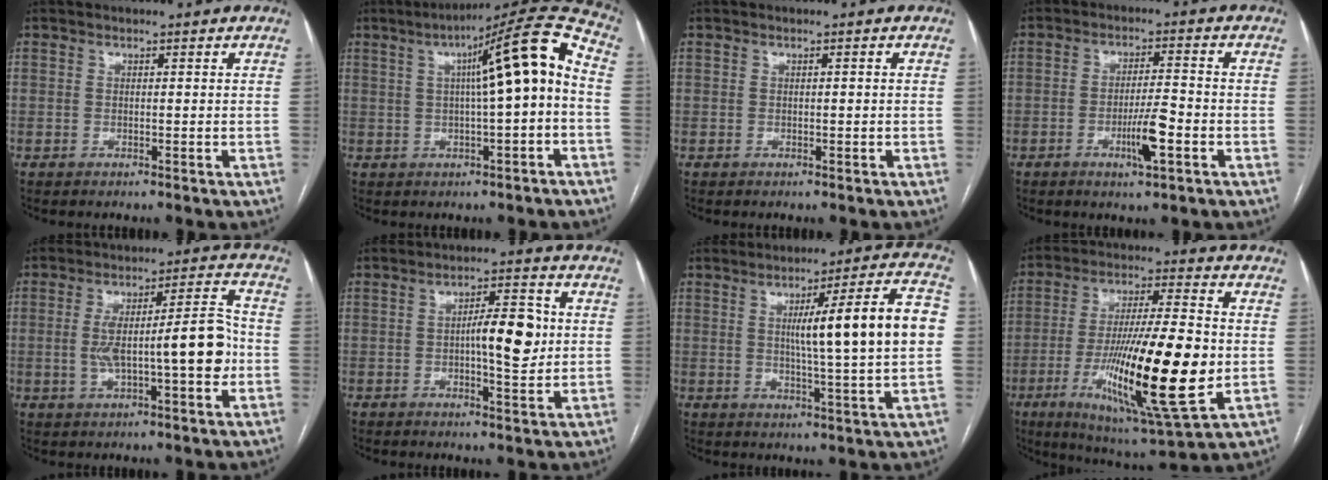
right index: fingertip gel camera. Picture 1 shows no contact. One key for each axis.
{"total": 14.0, "fx": 1.7, "fy": 0.7, "fz": 13.9, "tx": -0.212, "ty": 0.030, "tz": 0.026}
{"total": 0.0}
{"total": 5.8, "fx": -2.3, "fy": 0.5, "fz": 5.3, "tx": -0.094, "ty": -0.005, "tz": -0.038}
{"total": 12.7, "fx": -1.5, "fy": 2.2, "fz": 12.4, "tx": -0.204, "ty": 0.027, "tz": -0.017}
{"total": 7.9, "fx": 0.3, "fy": 2.1, "fz": 7.6, "tx": -0.118, "ty": 0.008, "tz": 0.005}
{"total": 15.3, "fx": 1.6, "fy": -0.2, "fz": 15.2, "tx": -0.223, "ty": 0.017, "tz": 0.024}
{"total": 22.7, "fx": -4.6, "fy": 2.6, "fz": 22.0, "tx": -0.394, "ty": -0.030, "tz": -0.070}